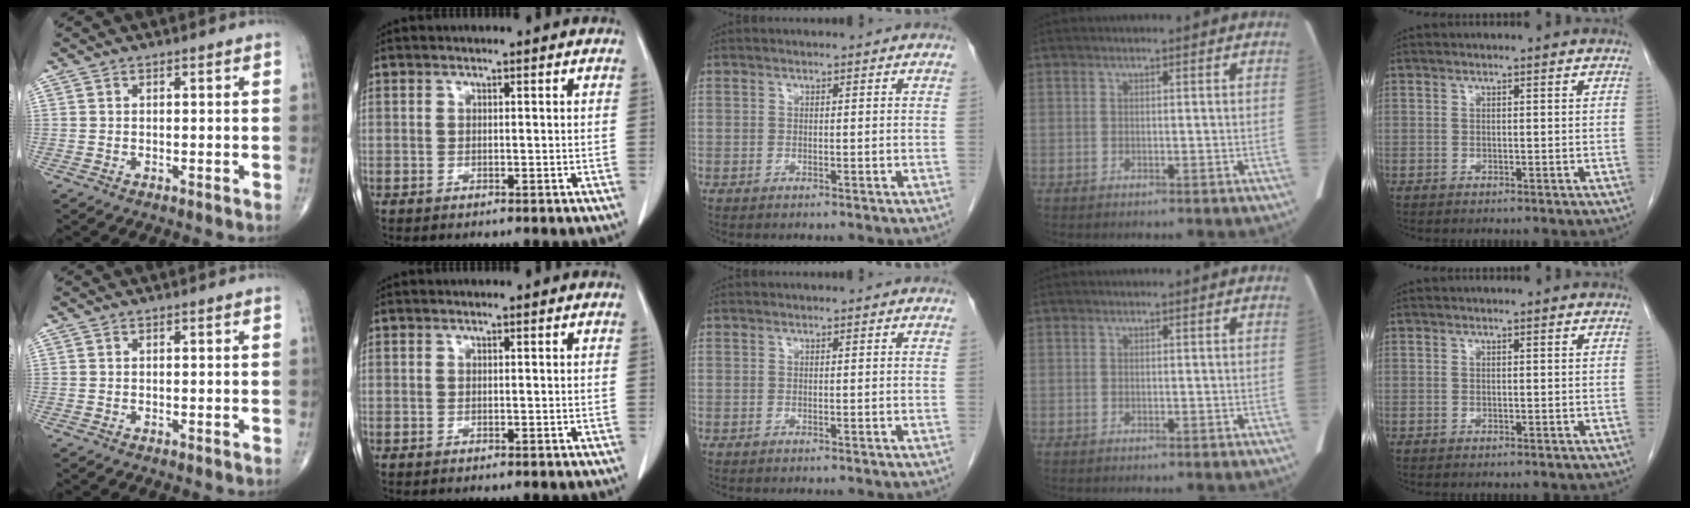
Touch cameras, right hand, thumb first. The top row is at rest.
{}